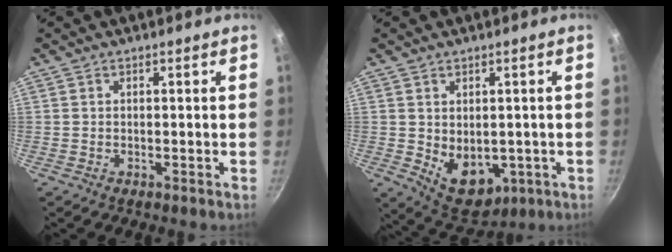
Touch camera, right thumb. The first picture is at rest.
{"total": 9.5, "force": [-1.1, 6.6, 6.7], "torque": [-0.075, -0.015, 0.008]}